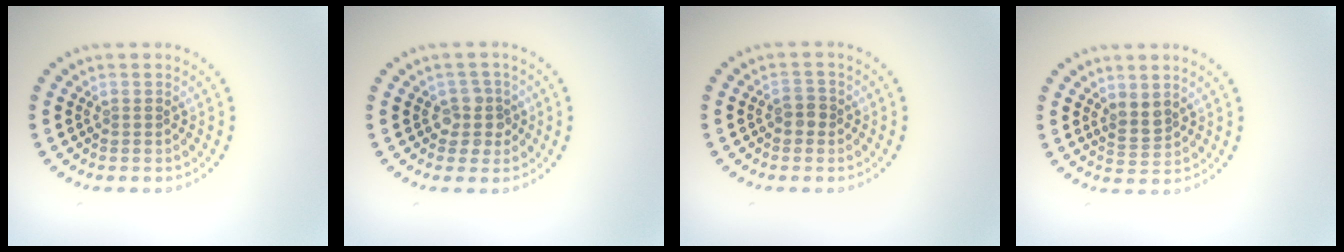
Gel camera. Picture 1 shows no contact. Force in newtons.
{"total": 2.3, "press": 1.9, "slide": 1.3}
{"total": 1.5, "press": 1.4, "slide": 0.3}
{"total": 1.7, "press": 1.5, "slide": 0.9}